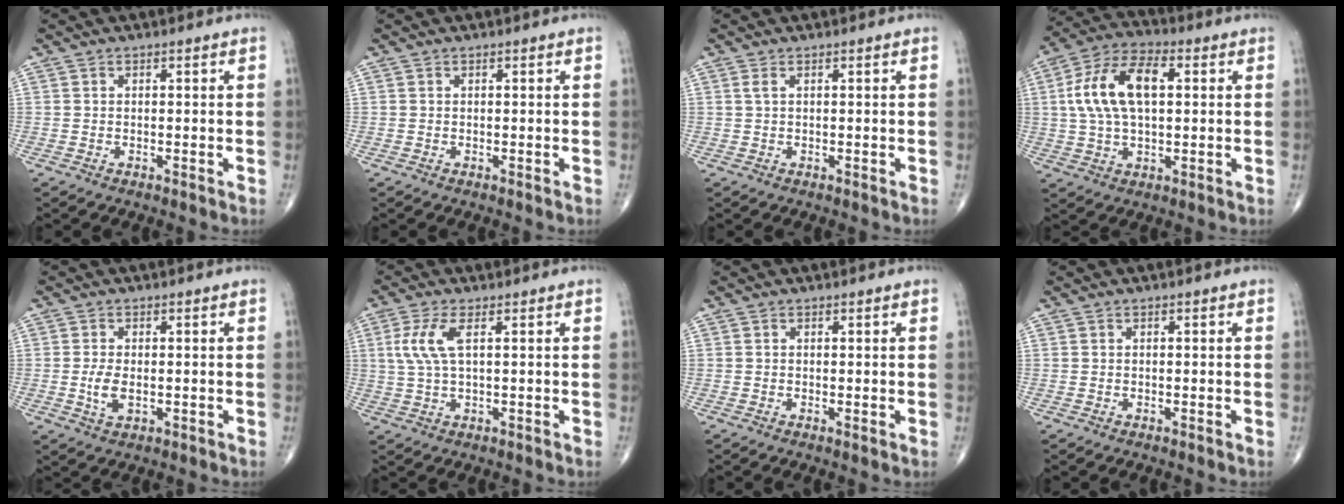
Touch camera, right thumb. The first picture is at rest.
{"total": 0.0}
{"total": 0.8, "force": [0.3, 0.1, 0.7], "torque": [-0.023, 0.006, 0.006]}
{"total": 14.1, "force": [2.4, 7.3, 11.8], "torque": [-0.231, 0.022, 0.041]}
{"total": 3.8, "force": [-0.5, 1.9, 3.3], "torque": [-0.069, -0.007, -0.008]}
{"total": 5.7, "force": [1.5, 1.8, 5.2], "torque": [-0.141, 0.006, 0.034]}
{"total": 0.5, "force": [0.0, 0.0, 0.5], "torque": [-0.013, -0.004, -0.001]}
{"total": 0.0}